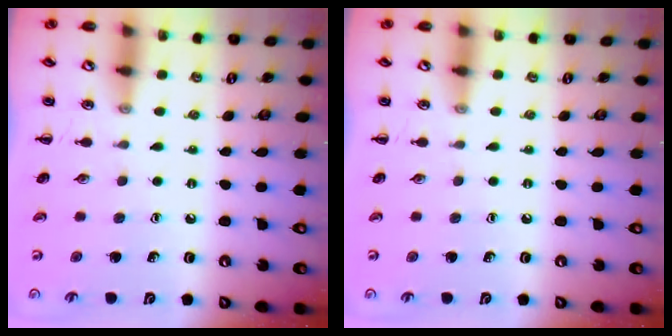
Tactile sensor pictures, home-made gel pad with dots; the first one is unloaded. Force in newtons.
{"total": 0.0}